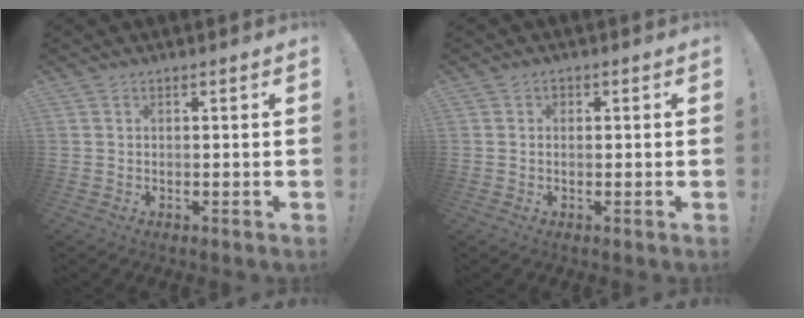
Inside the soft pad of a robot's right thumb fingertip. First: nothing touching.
{"total": 0.8, "force": [-0.1, 0.7, 0.3], "torque": [-0.001, 0.000, -0.003]}